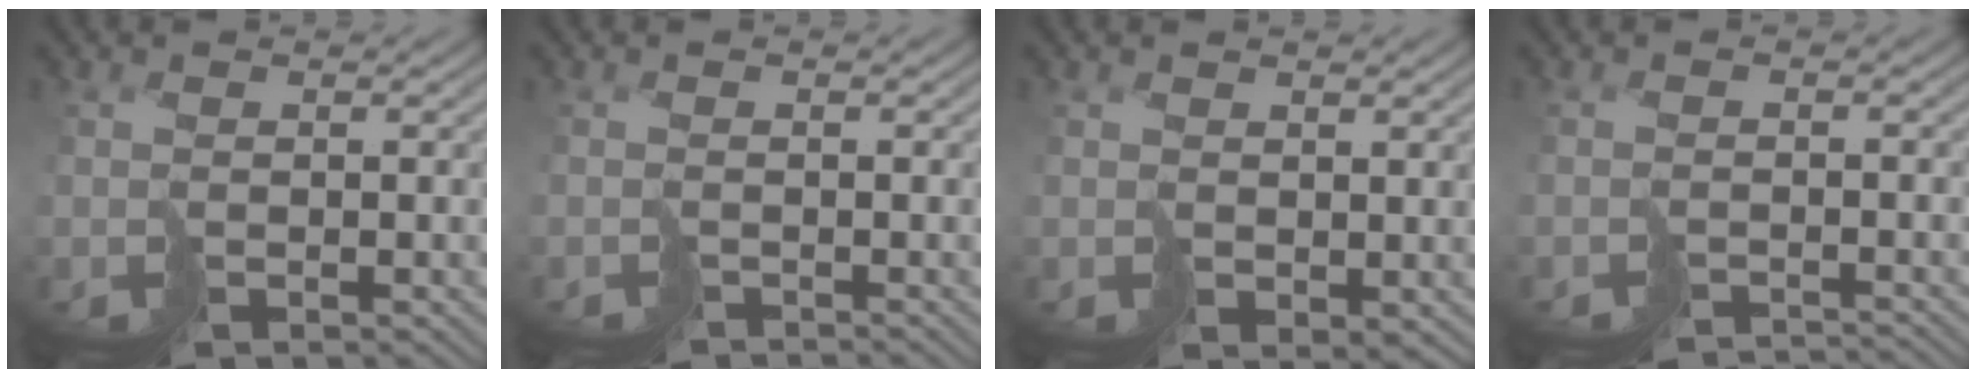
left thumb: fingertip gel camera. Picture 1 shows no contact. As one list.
[{"total": 1.6, "force": [-1.6, -0.2, 0.0], "torque": [0.005, -0.006, -0.036]}, {"total": 2.6, "force": [0.2, 1.7, 1.9], "torque": [-0.037, -0.007, 0.010]}, {"total": 3.2, "force": [-3.2, -0.1, 0.5], "torque": [-0.005, -0.004, -0.055]}]